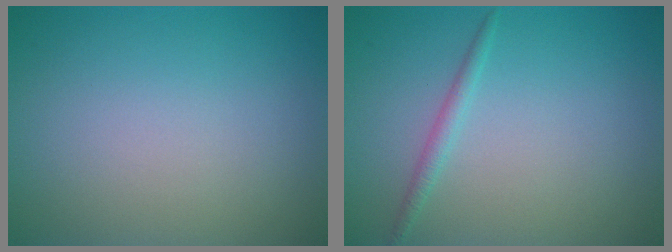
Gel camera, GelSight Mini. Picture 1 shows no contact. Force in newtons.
{"total": 1.2, "press": 1.2, "slide": 0.1}